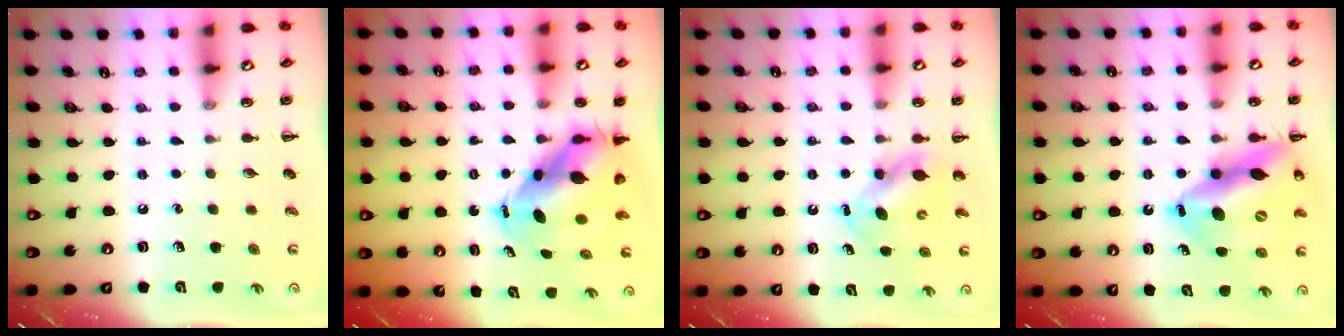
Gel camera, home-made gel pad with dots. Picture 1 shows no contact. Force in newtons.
{"total": 8.1, "press": 7.8, "slide": 2.4}
{"total": 5.9, "press": 5.8, "slide": 0.5}
{"total": 17.5, "press": 16.7, "slide": 5.3}